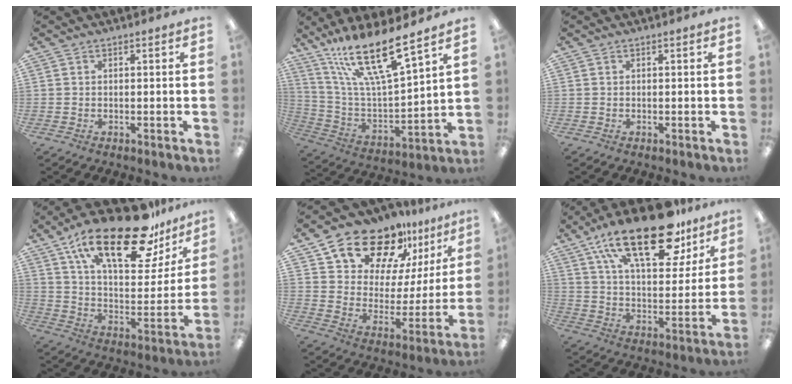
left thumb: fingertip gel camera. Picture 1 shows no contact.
{"total": 19.0, "force": [14.5, 3.6, 11.8], "torque": [-0.229, -0.095, 0.248]}
{"total": 0.0}
{"total": 26.6, "force": [16.9, 10.6, 17.6], "torque": [-0.277, -0.096, 0.283]}
{"total": 17.7, "force": [14.8, 8.0, 5.4], "torque": [-0.108, -0.114, 0.266]}
{"total": 26.0, "force": [16.2, 11.2, 17.0], "torque": [-0.277, -0.080, 0.272]}